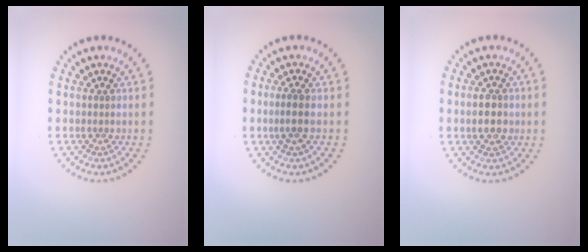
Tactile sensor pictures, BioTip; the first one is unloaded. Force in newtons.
{"total": 1.7, "press": 1.5, "slide": 0.9}
{"total": 2.8, "press": 2.8, "slide": 0.0}